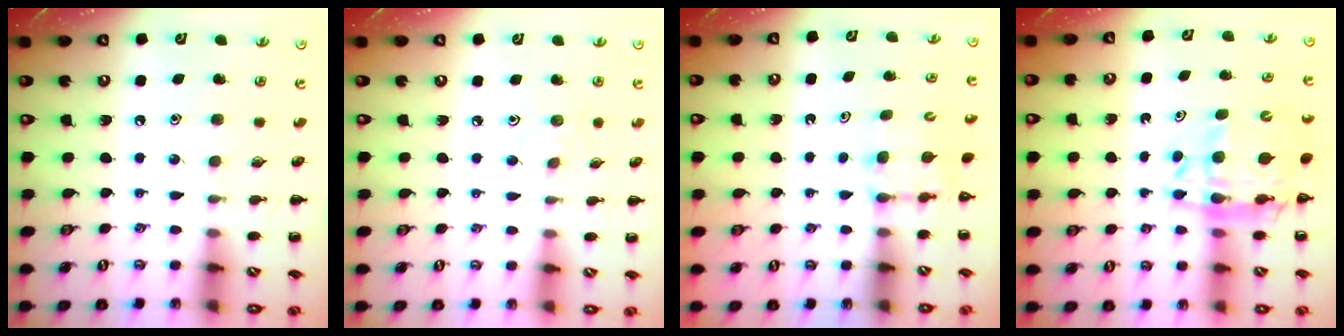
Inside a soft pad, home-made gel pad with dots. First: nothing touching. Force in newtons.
{"total": 2.5, "press": 2.3, "slide": 1.0}
{"total": 3.7, "press": 3.6, "slide": 1.0}
{"total": 12.2, "press": 11.5, "slide": 4.0}